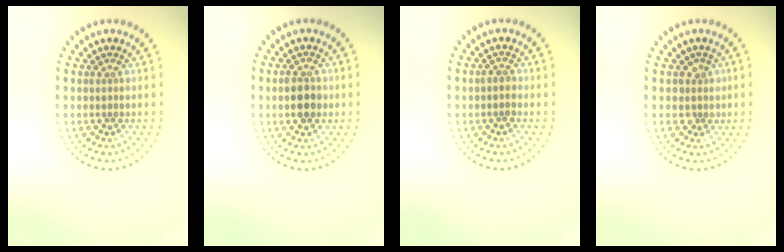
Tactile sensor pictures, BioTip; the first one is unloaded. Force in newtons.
{"total": 2.8, "press": 2.8, "slide": 0.2}
{"total": 1.2, "press": 1.1, "slide": 0.5}
{"total": 1.7, "press": 1.4, "slide": 0.9}